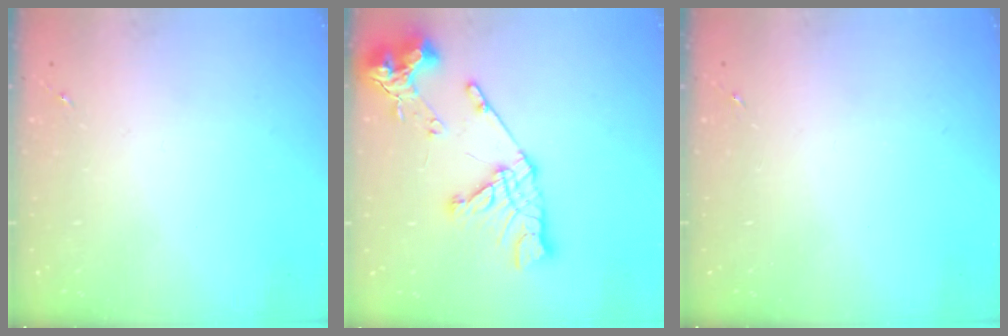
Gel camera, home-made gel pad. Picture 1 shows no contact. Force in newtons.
{"total": 21.3, "press": 21.2, "slide": 2.3}
{"total": 0.0}